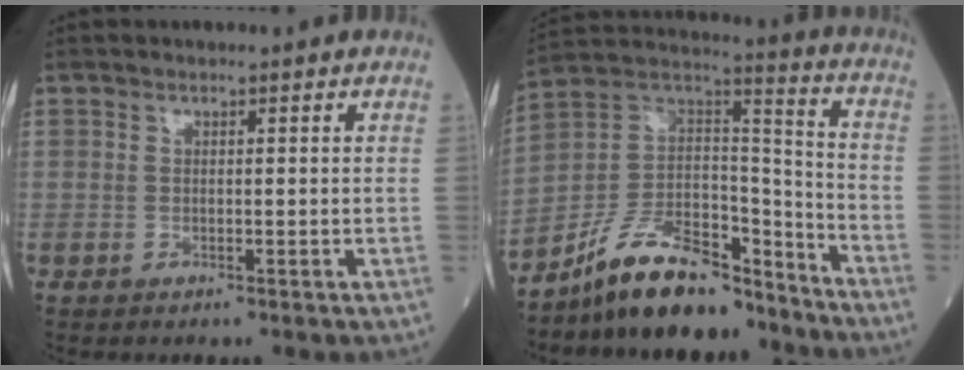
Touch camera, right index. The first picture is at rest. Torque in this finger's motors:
{"motor_torque": [1.18, -0.96, 0.34, 0.08]}